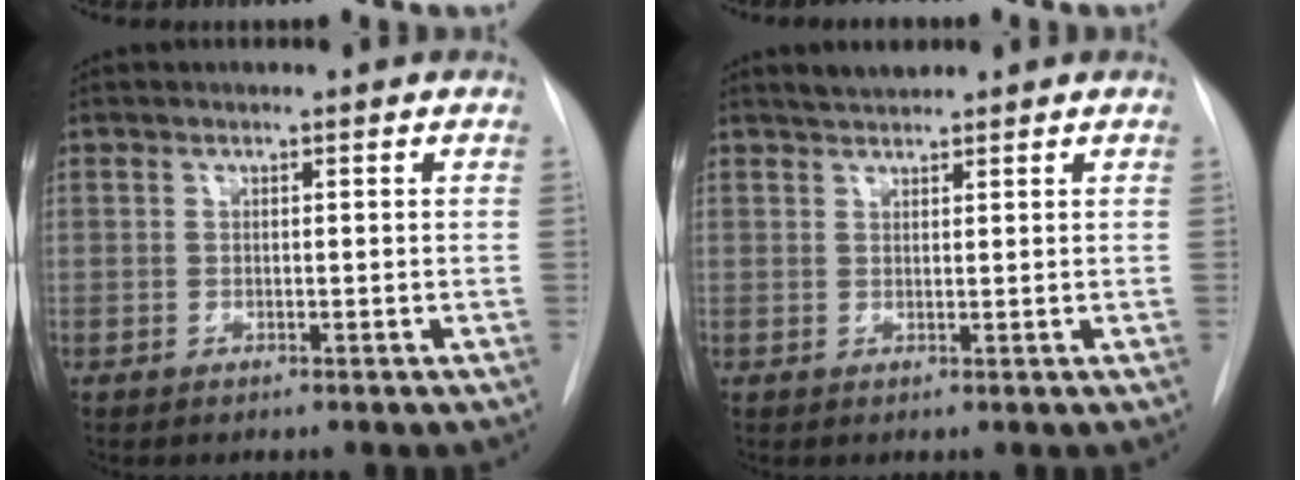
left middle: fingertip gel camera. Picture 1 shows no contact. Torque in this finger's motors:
{"motor_torque": [0.19, -0.10, -0.05, 0.00]}